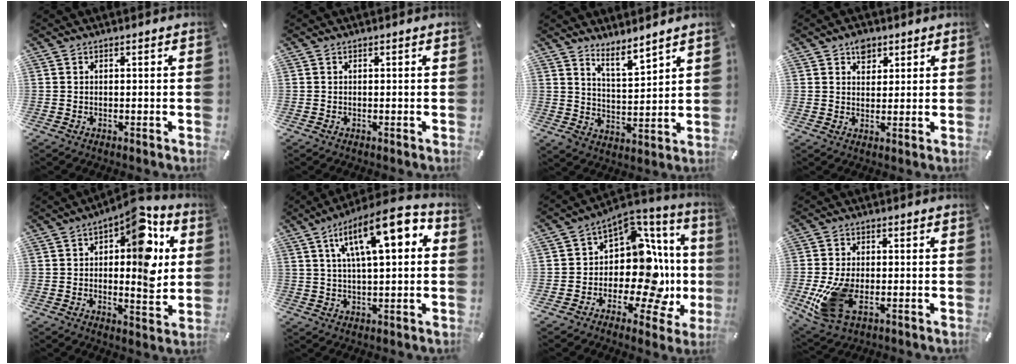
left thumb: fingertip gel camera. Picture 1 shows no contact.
{"total": 0.0}
{"total": 6.6, "force": [6.2, 1.5, 1.8], "torque": [-0.032, -0.049, 0.111]}
{"total": 4.0, "force": [2.5, 3.0, 0.9], "torque": [0.008, -0.010, 0.041]}
{"total": 14.7, "force": [4.9, 6.8, 12.1], "torque": [-0.138, -0.040, 0.077]}
{"total": 15.3, "force": [6.5, 5.1, 12.9], "torque": [-0.202, -0.023, 0.103]}
{"total": 17.7, "force": [-2.1, 10.4, 14.2], "torque": [-0.228, -0.033, -0.039]}
{"total": 11.9, "force": [-2.7, 7.1, 9.2], "torque": [-0.201, -0.006, -0.041]}